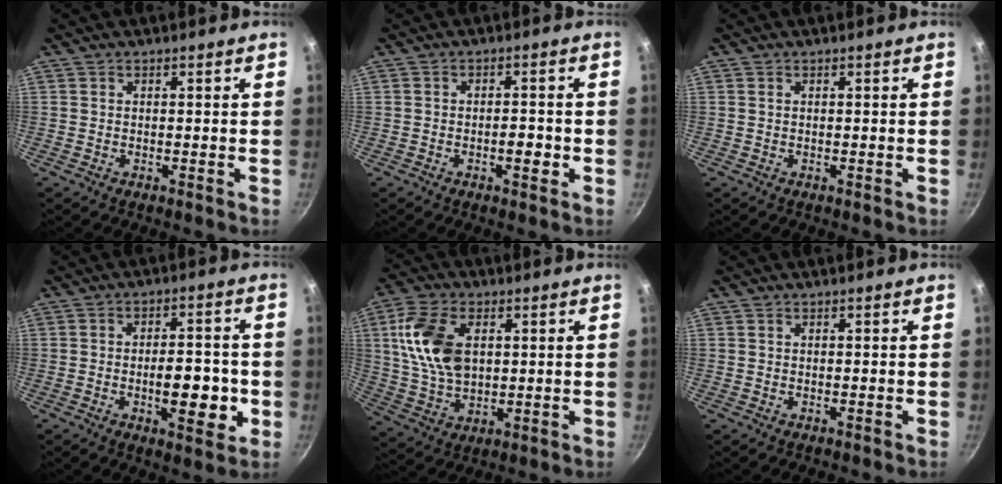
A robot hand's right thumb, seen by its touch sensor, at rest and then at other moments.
{"total": 3.3, "force": [-1.1, 1.6, 2.7], "torque": [-0.027, 0.013, -0.017]}
{"total": 0.0}
{"total": 10.5, "force": [-2.3, 4.8, 9.0], "torque": [-0.103, 0.011, -0.032]}
{"total": 14.1, "force": [3.2, 8.8, 10.5], "torque": [-0.185, -0.006, 0.064]}
{"total": 0.0}